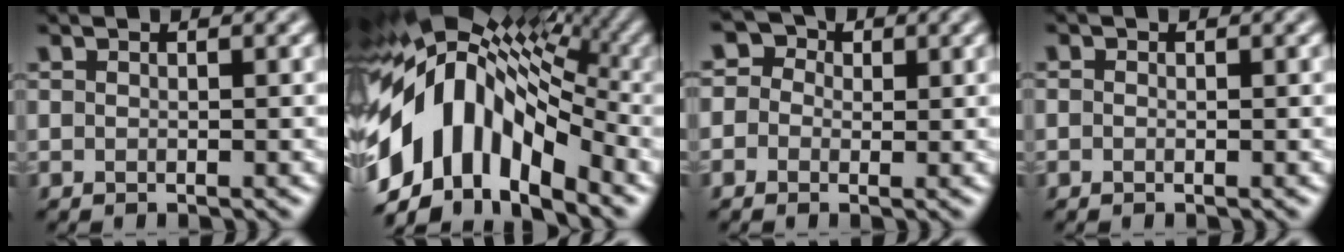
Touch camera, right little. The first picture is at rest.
{"total": 13.6, "force": [-3.7, 8.2, 10.2], "torque": [-0.176, 0.014, -0.075]}
{"total": 3.2, "force": [0.8, 2.8, 1.4], "torque": [-0.005, 0.016, -0.020]}
{"total": 0.0}